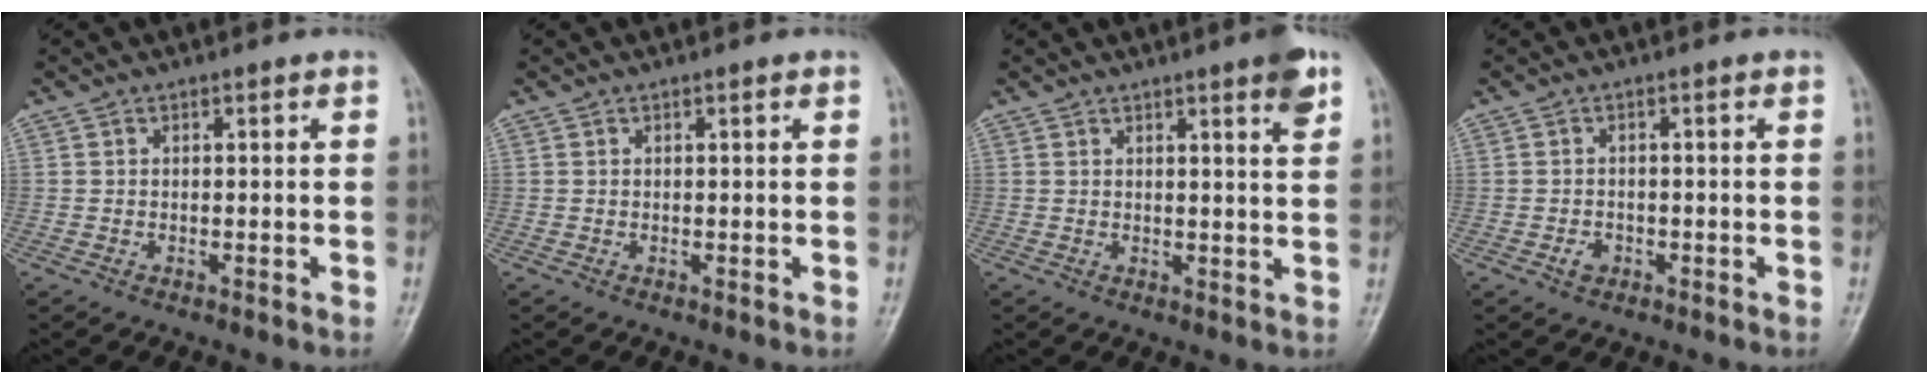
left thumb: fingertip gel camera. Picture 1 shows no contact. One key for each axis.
{"total": 0.5, "fx": 0.2, "fy": 0.0, "fz": 0.5, "tx": -0.008, "ty": 0.001, "tz": 0.002}
{"total": 4.8, "fx": 2.9, "fy": 0.4, "fz": 3.8, "tx": -0.045, "ty": -0.015, "tz": 0.036}
{"total": 2.0, "fx": -0.9, "fy": 1.4, "fz": 1.0, "tx": -0.012, "ty": 0.009, "tz": -0.013}